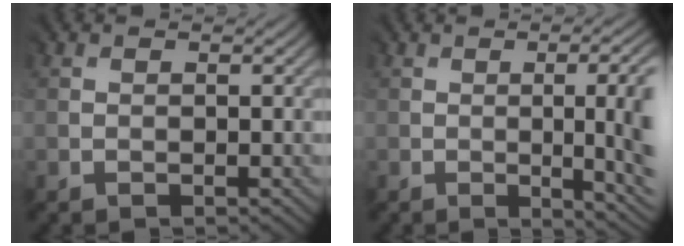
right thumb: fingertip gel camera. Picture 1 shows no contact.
{"total": 9.6, "force": [-0.9, 3.6, 8.8], "torque": [-0.083, 0.008, -0.013]}